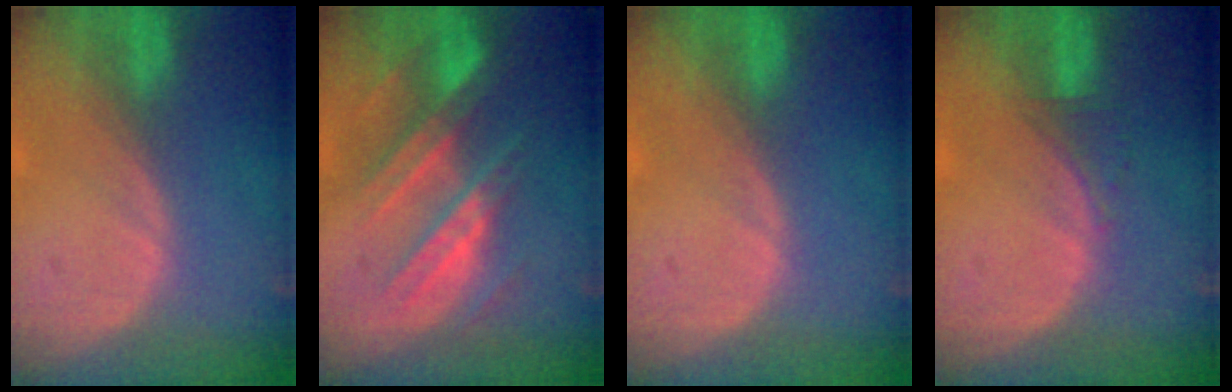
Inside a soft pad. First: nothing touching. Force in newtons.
{"total": 9.0, "press": 7.9, "slide": 4.2}
{"total": 0.0}
{"total": 1.7, "press": 1.6, "slide": 0.7}